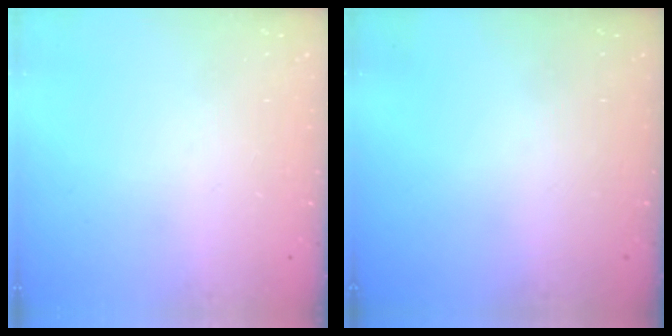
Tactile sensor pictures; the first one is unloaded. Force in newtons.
{"total": 0.0}